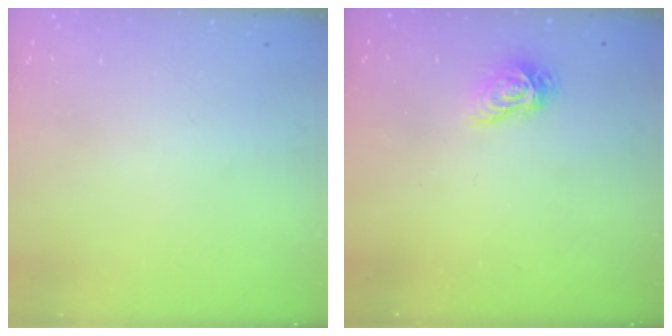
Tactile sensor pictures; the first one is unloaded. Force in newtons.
{"total": 7.6, "press": 7.6, "slide": 0.0}